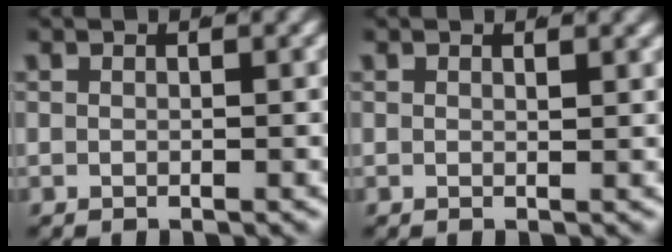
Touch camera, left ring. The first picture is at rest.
{"total": 0.5, "force": [0.5, -0.1, 0.2], "torque": [-0.001, -0.005, 0.009]}